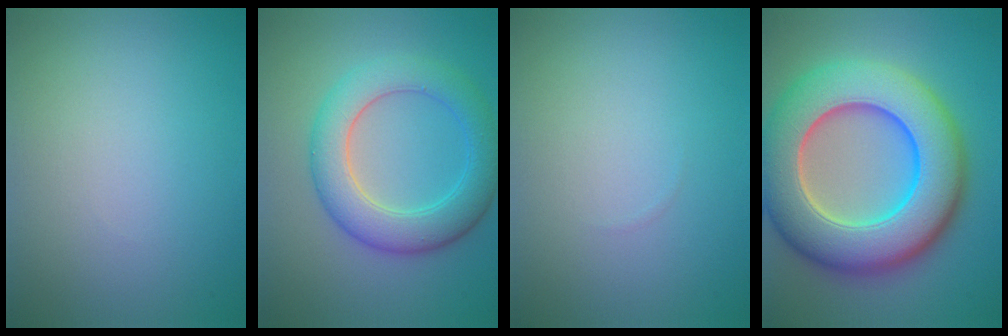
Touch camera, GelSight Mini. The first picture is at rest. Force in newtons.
{"total": 5.9, "press": 5.9, "slide": 0.0}
{"total": 0.0}
{"total": 13.0, "press": 13.0, "slide": 0.5}